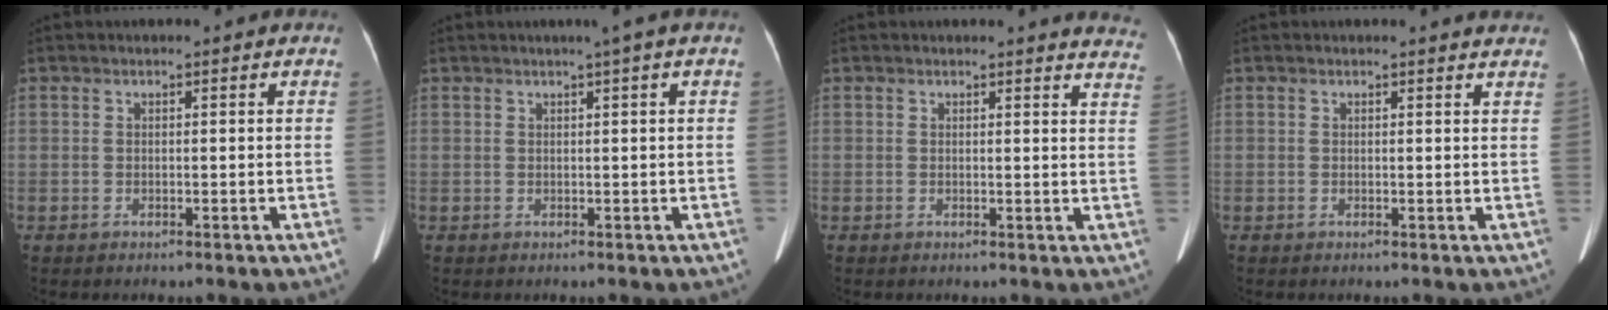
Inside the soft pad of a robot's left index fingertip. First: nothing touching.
{"total": 1.5, "force": [0.8, -0.5, 1.3], "torque": [-0.022, 0.000, 0.014]}
{"total": 7.0, "force": [7.0, 0.6, 0.8], "torque": [0.017, -0.048, 0.036]}
{"total": 2.8, "force": [2.7, 0.2, 0.4], "torque": [-0.008, -0.007, 0.012]}